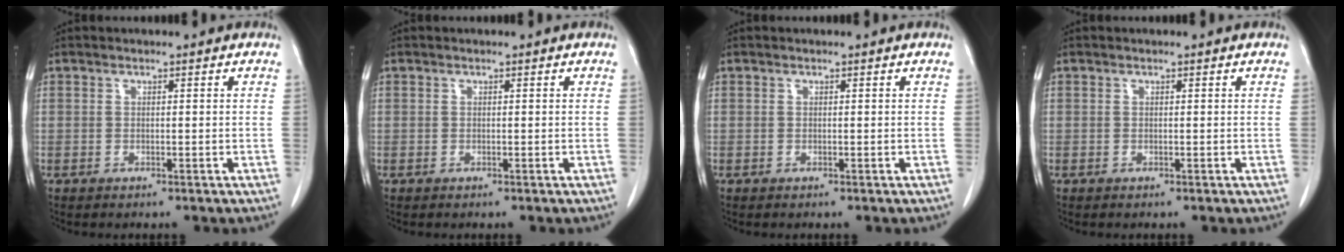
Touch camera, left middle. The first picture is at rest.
{"total": 0.0}
{"total": 0.0}
{"total": 0.0}